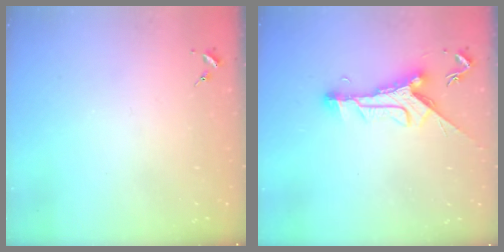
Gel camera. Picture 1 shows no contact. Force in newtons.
{"total": 10.8, "press": 10.8, "slide": 0.6}